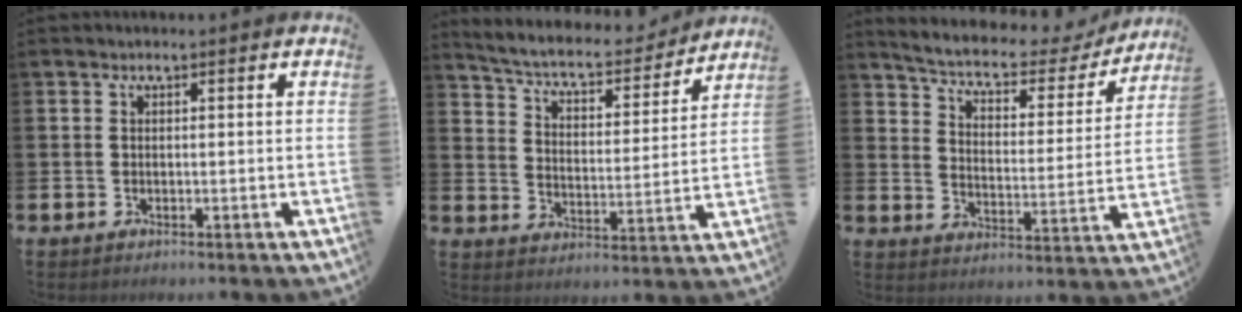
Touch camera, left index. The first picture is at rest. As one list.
[{"total": 6.4, "force": [5.8, 1.5, 2.1], "torque": [-0.072, -0.043, 0.095]}, {"total": 5.6, "force": [4.9, 1.8, 2.0], "torque": [-0.068, -0.036, 0.077]}]